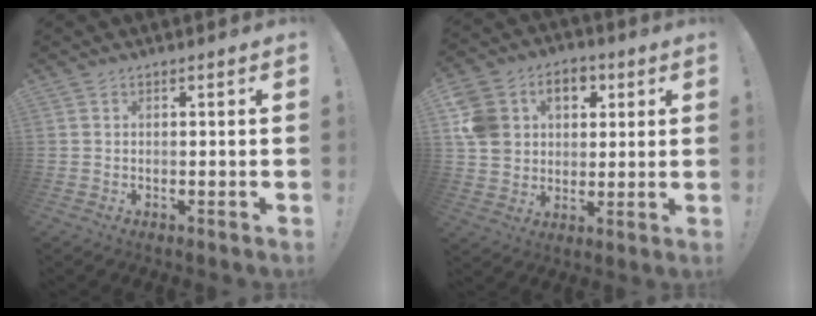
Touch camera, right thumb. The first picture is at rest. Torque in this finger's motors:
{"motor_torque": [0.47, 0.69, 1.11, 0.26, 0.35]}